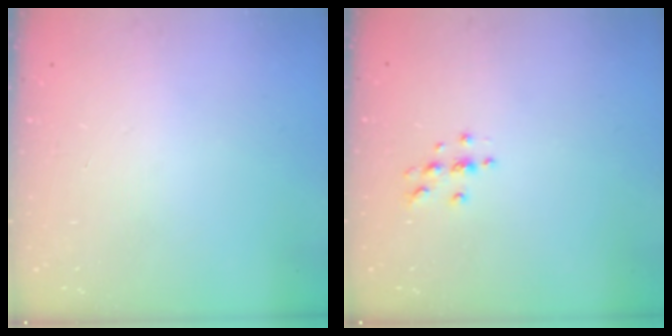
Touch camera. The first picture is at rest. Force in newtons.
{"total": 3.8, "press": 3.8, "slide": 0.4}